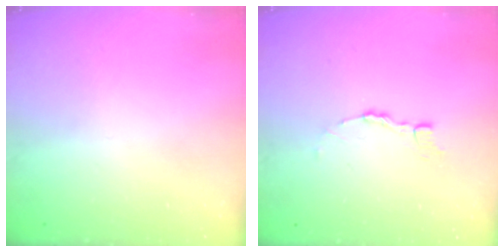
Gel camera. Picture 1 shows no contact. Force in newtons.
{"total": 4.4, "press": 4.4, "slide": 0.1}